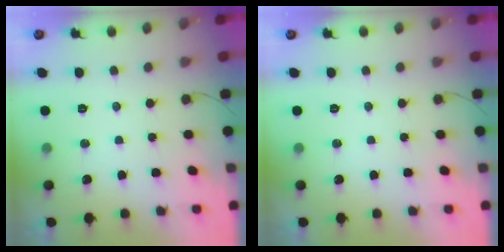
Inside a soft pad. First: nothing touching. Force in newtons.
{"total": 0.0}